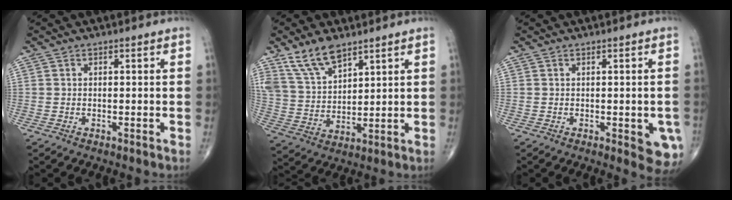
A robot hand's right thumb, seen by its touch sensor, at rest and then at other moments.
{"total": 9.9, "force": [7.1, 4.4, 5.4], "torque": [-0.092, -0.031, 0.150]}
{"total": 6.3, "force": [-1.7, 2.2, 5.6], "torque": [-0.046, -0.010, -0.016]}